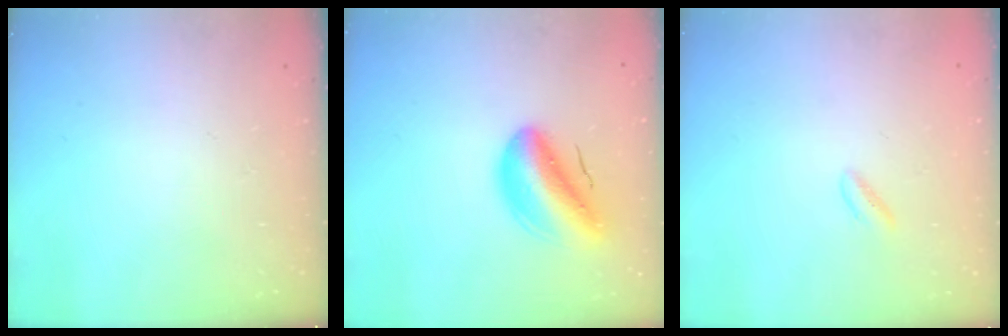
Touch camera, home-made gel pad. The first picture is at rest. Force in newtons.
{"total": 10.1, "press": 9.5, "slide": 3.5}
{"total": 1.0, "press": 0.8, "slide": 0.6}